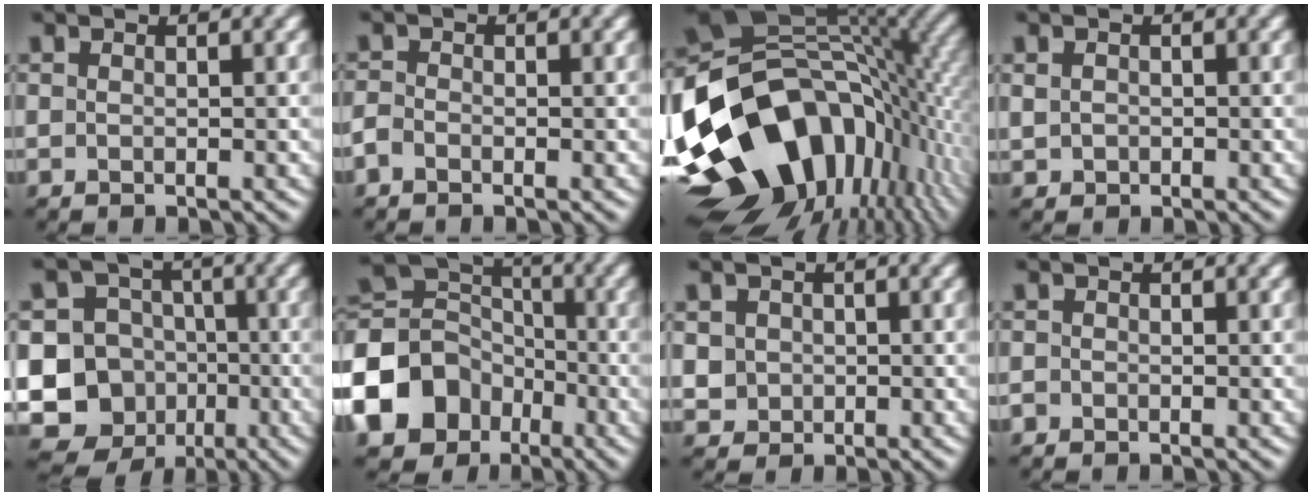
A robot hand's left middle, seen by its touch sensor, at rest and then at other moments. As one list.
[{"total": 1.2, "force": [-1.0, 0.6, 0.3], "torque": [-0.005, 0.001, -0.025]}, {"total": 18.5, "force": [-5.5, 12.6, 12.4], "torque": [-0.233, -0.014, -0.098]}, {"total": 0.9, "force": [-0.1, 0.9, 0.2], "torque": [-0.003, -0.003, -0.003]}, {"total": 12.1, "force": [-3.5, 11.1, 3.6], "torque": [-0.084, -0.009, -0.071]}, {"total": 12.7, "force": [-5.5, 10.2, 5.2], "torque": [-0.139, -0.018, -0.119]}, {"total": 2.6, "force": [0.5, 2.4, 0.8], "torque": [-0.018, 0.005, 0.022]}, {"total": 0.8, "force": [-0.5, 0.6, 0.0], "torque": [0.002, -0.005, -0.013]}]